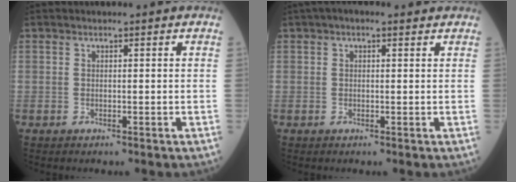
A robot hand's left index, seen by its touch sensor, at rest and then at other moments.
{"total": 3.5, "force": [2.3, 1.3, 2.3], "torque": [-0.041, 0.027, 0.034]}